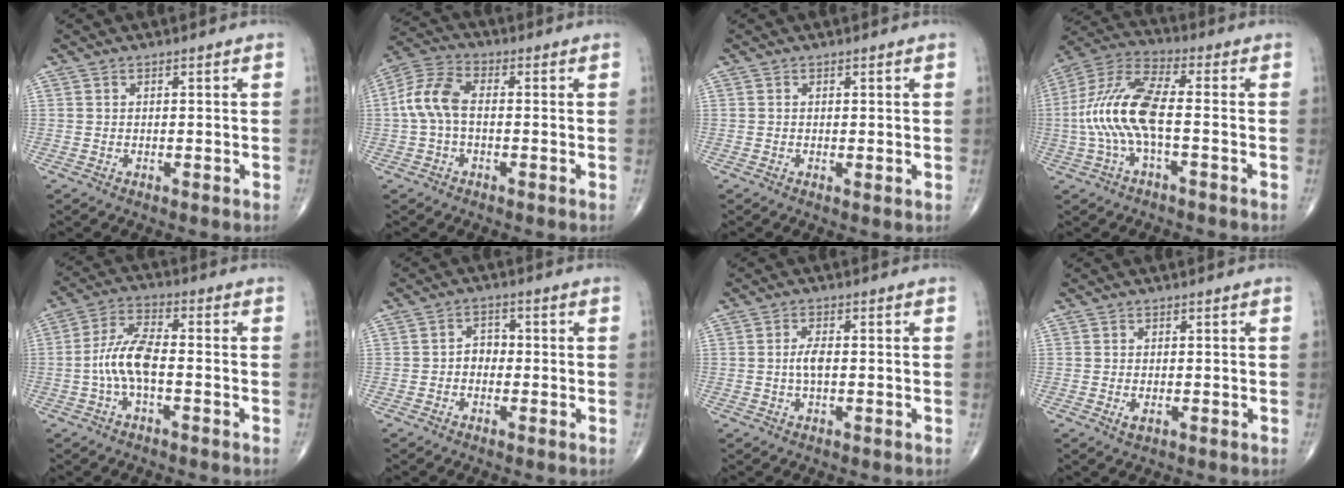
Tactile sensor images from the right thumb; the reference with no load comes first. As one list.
[{"total": 8.3, "force": [-0.4, 4.8, 6.8], "torque": [-0.146, 0.026, -0.016]}, {"total": 0.7, "force": [0.1, 0.2, 0.6], "torque": [-0.015, -0.004, 0.000]}, {"total": 13.6, "force": [-1.7, 4.7, 12.7], "torque": [-0.288, 0.038, -0.036]}, {"total": 8.0, "force": [-1.7, 3.1, 7.2], "torque": [-0.153, 0.027, -0.038]}, {"total": 2.9, "force": [-0.7, 2.3, 1.7], "torque": [-0.008, 0.014, -0.021]}, {"total": 2.6, "force": [-0.2, 1.0, 2.4], "torque": [-0.052, 0.003, -0.006]}, {"total": 1.4, "force": [-0.4, 0.7, 1.2], "torque": [-0.023, -0.004, -0.006]}]